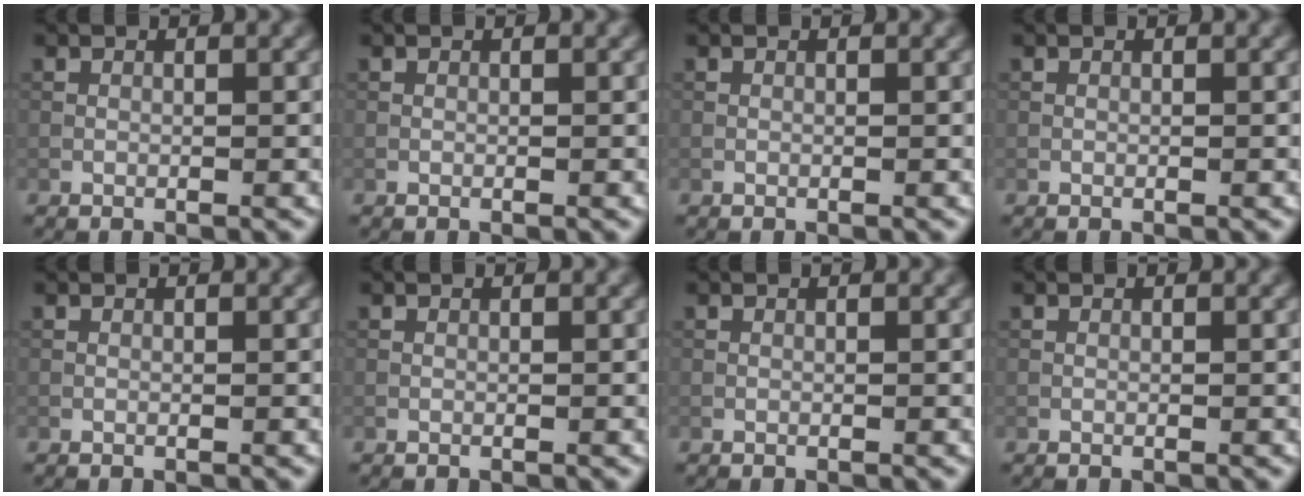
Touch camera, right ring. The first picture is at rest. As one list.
[{"total": 0.0}, {"total": 0.0}, {"total": 0.0}, {"total": 0.0}, {"total": 0.0}, {"total": 0.0}, {"total": 0.0}]